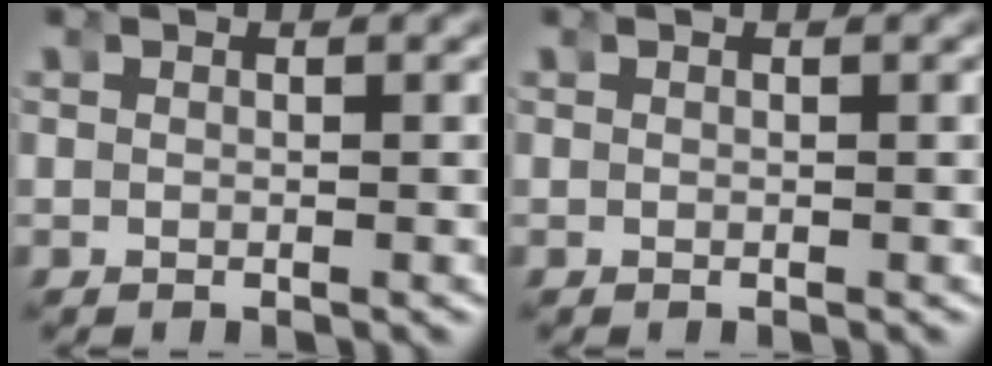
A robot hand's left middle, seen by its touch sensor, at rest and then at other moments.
{"total": 0.0}